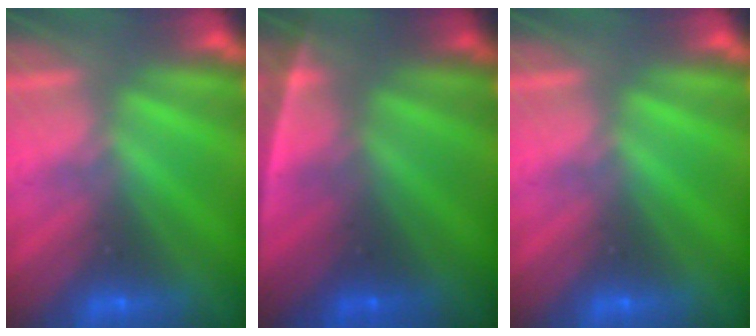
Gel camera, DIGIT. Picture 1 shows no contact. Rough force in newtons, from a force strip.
{"total": 2.6}
{"total": 0.0}